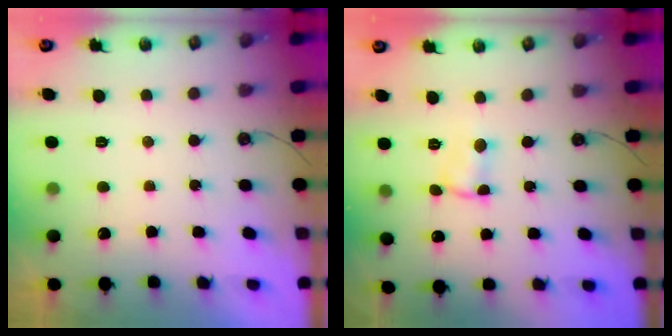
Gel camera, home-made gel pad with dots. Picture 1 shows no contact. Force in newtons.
{"total": 1.5, "press": 1.4, "slide": 0.4}